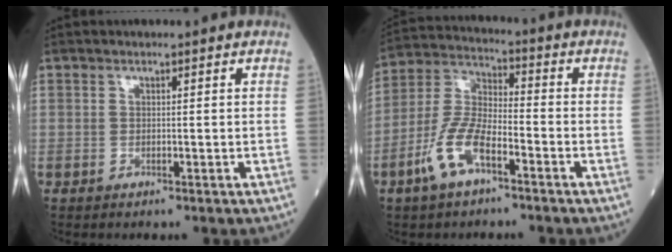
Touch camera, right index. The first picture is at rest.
{"total": 9.8, "force": [-5.0, 3.5, 7.7], "torque": [-0.174, 0.003, -0.102]}